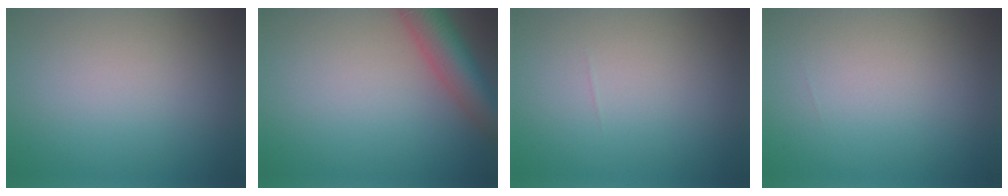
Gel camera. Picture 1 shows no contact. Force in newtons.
{"total": 6.0, "press": 6.0, "slide": 0.4}
{"total": 0.0}
{"total": 0.0}